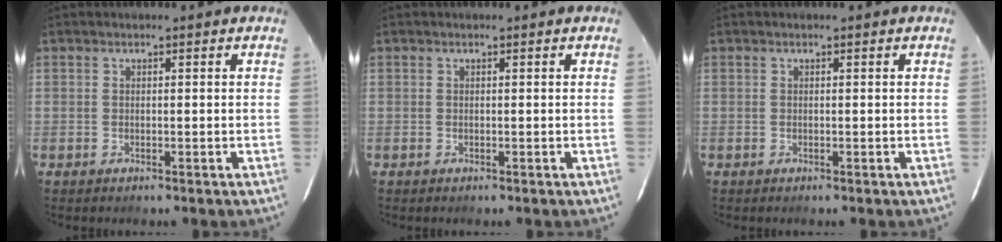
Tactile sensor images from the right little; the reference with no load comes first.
{"total": 0.0}
{"total": 0.0}